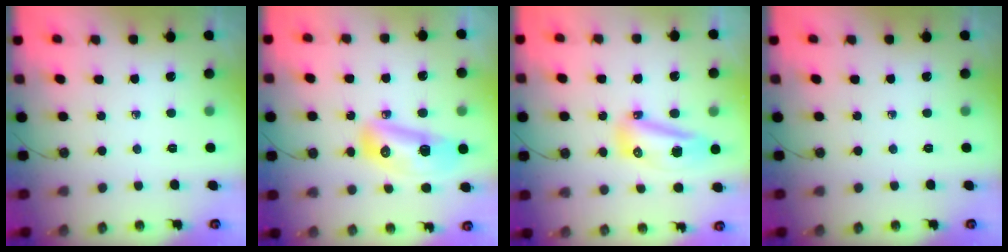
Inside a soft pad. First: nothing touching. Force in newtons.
{"total": 13.5, "press": 13.4, "slide": 1.8}
{"total": 11.2, "press": 10.9, "slide": 2.6}
{"total": 0.0}